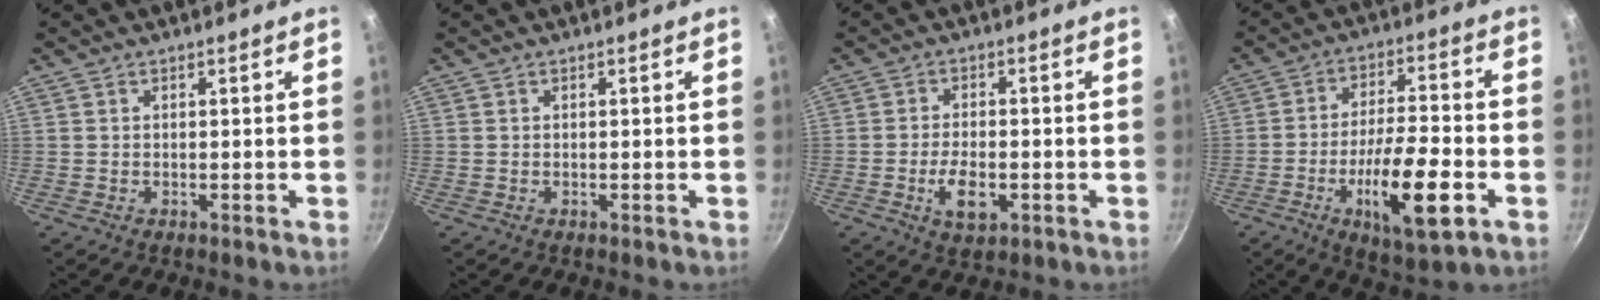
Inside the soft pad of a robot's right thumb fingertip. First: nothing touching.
{"total": 0.0}
{"total": 6.3, "force": [-1.9, 3.1, 5.1], "torque": [-0.088, 0.007, -0.031]}
{"total": 15.6, "force": [-5.6, 4.6, 13.9], "torque": [-0.236, 0.019, -0.091]}